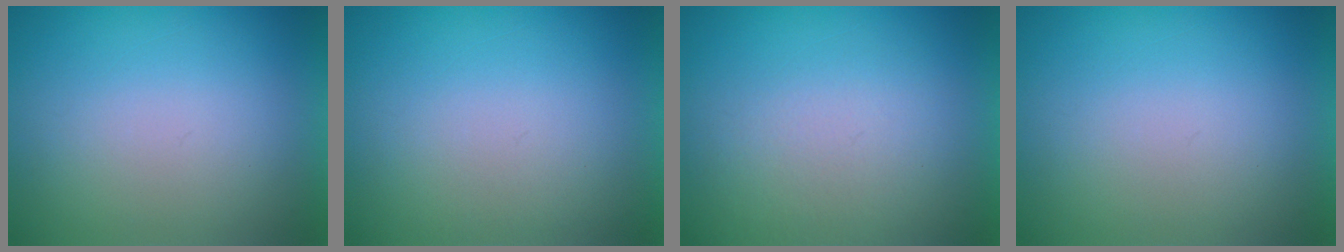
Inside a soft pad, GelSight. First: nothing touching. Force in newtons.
{"total": 1.9}
{"total": 3.6}
{"total": 0.0}